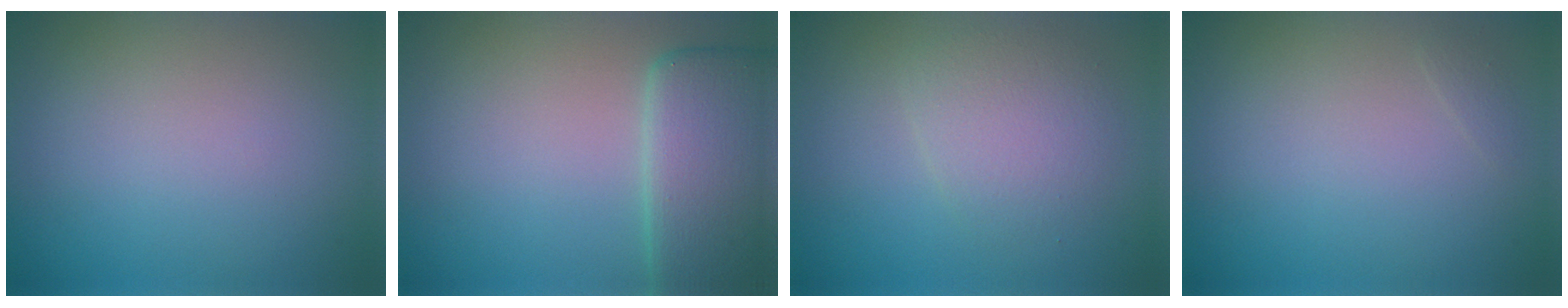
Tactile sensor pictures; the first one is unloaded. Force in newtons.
{"total": 7.1, "press": 7.1, "slide": 0.3}
{"total": 3.0, "press": 3.0, "slide": 0.1}
{"total": 0.5, "press": 0.5, "slide": 0.1}